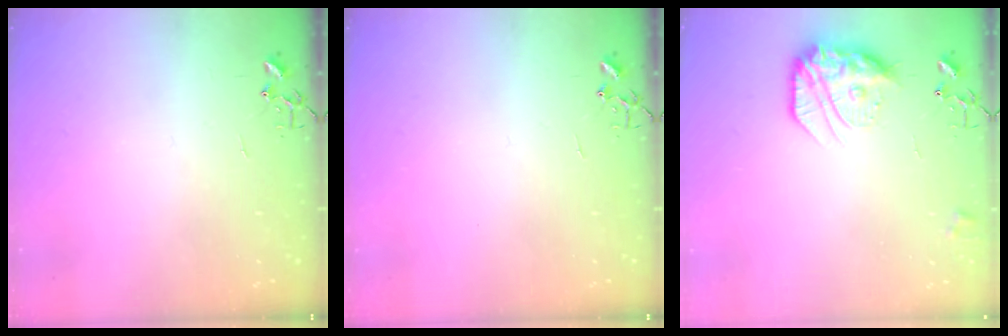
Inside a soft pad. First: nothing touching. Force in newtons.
{"total": 0.0}
{"total": 16.5, "press": 16.4, "slide": 1.3}